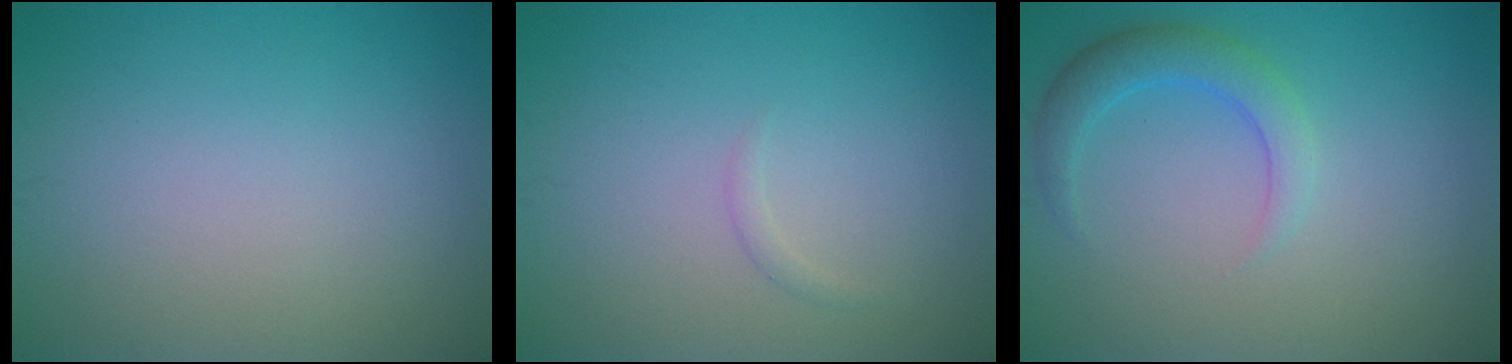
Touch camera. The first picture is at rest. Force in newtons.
{"total": 0.6, "press": 0.6, "slide": 0.1}
{"total": 2.9, "press": 2.9, "slide": 0.1}